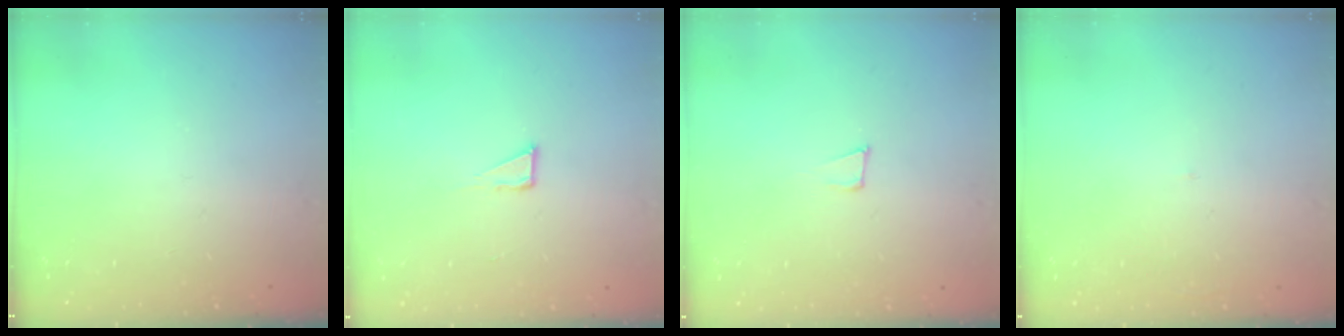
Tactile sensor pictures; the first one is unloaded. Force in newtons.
{"total": 2.6, "press": 2.6, "slide": 0.1}
{"total": 4.3, "press": 4.2, "slide": 1.0}
{"total": 1.7, "press": 1.6, "slide": 0.1}